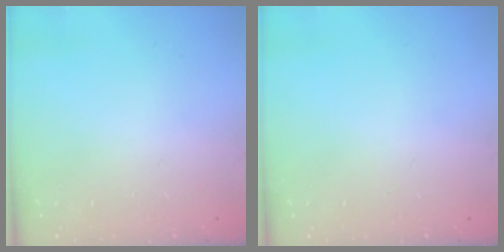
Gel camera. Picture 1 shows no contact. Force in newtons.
{"total": 0.0}